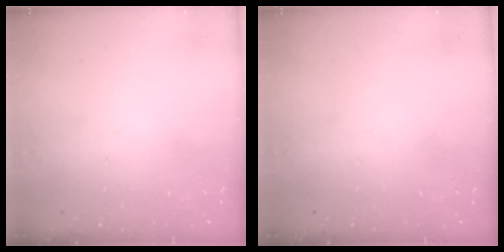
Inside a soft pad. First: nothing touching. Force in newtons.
{"total": 0.0}